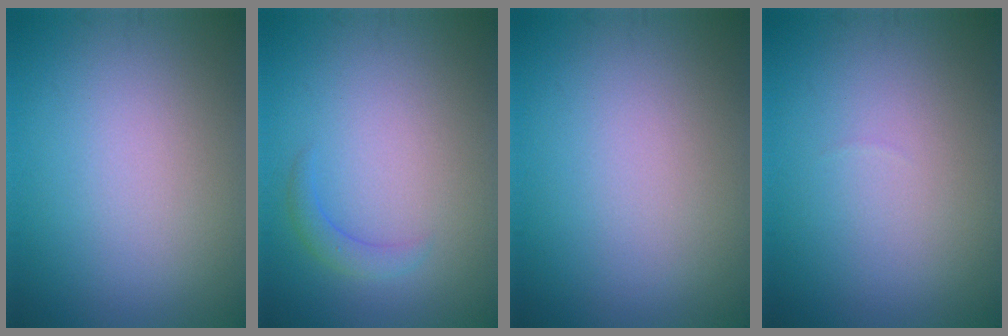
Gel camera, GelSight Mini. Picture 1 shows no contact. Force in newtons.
{"total": 1.6, "press": 1.6, "slide": 0.0}
{"total": 0.0}
{"total": 0.0}